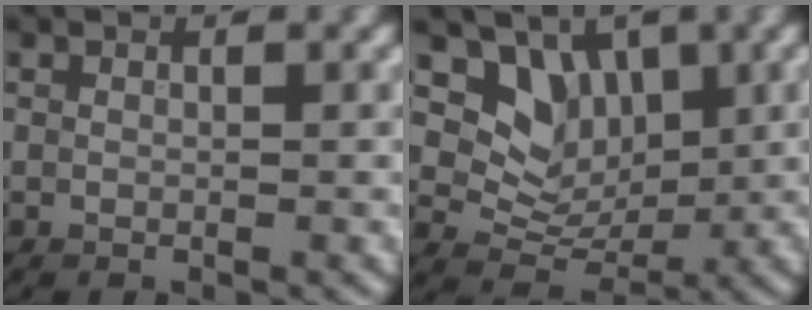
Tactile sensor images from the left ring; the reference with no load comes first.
{"total": 5.0, "force": [2.1, 3.8, 2.4], "torque": [-0.040, -0.015, 0.033]}